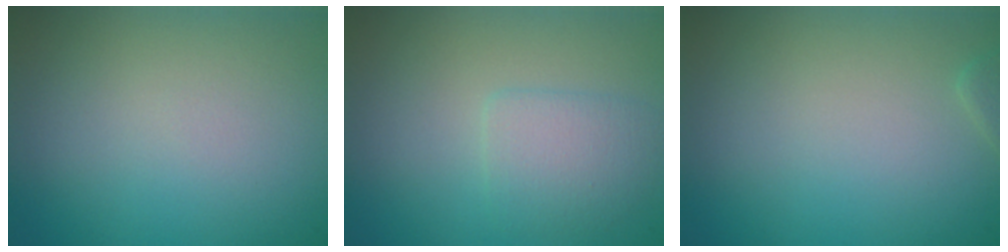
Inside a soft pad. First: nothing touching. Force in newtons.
{"total": 2.1, "press": 2.1, "slide": 0.0}
{"total": 0.8, "press": 0.8, "slide": 0.0}